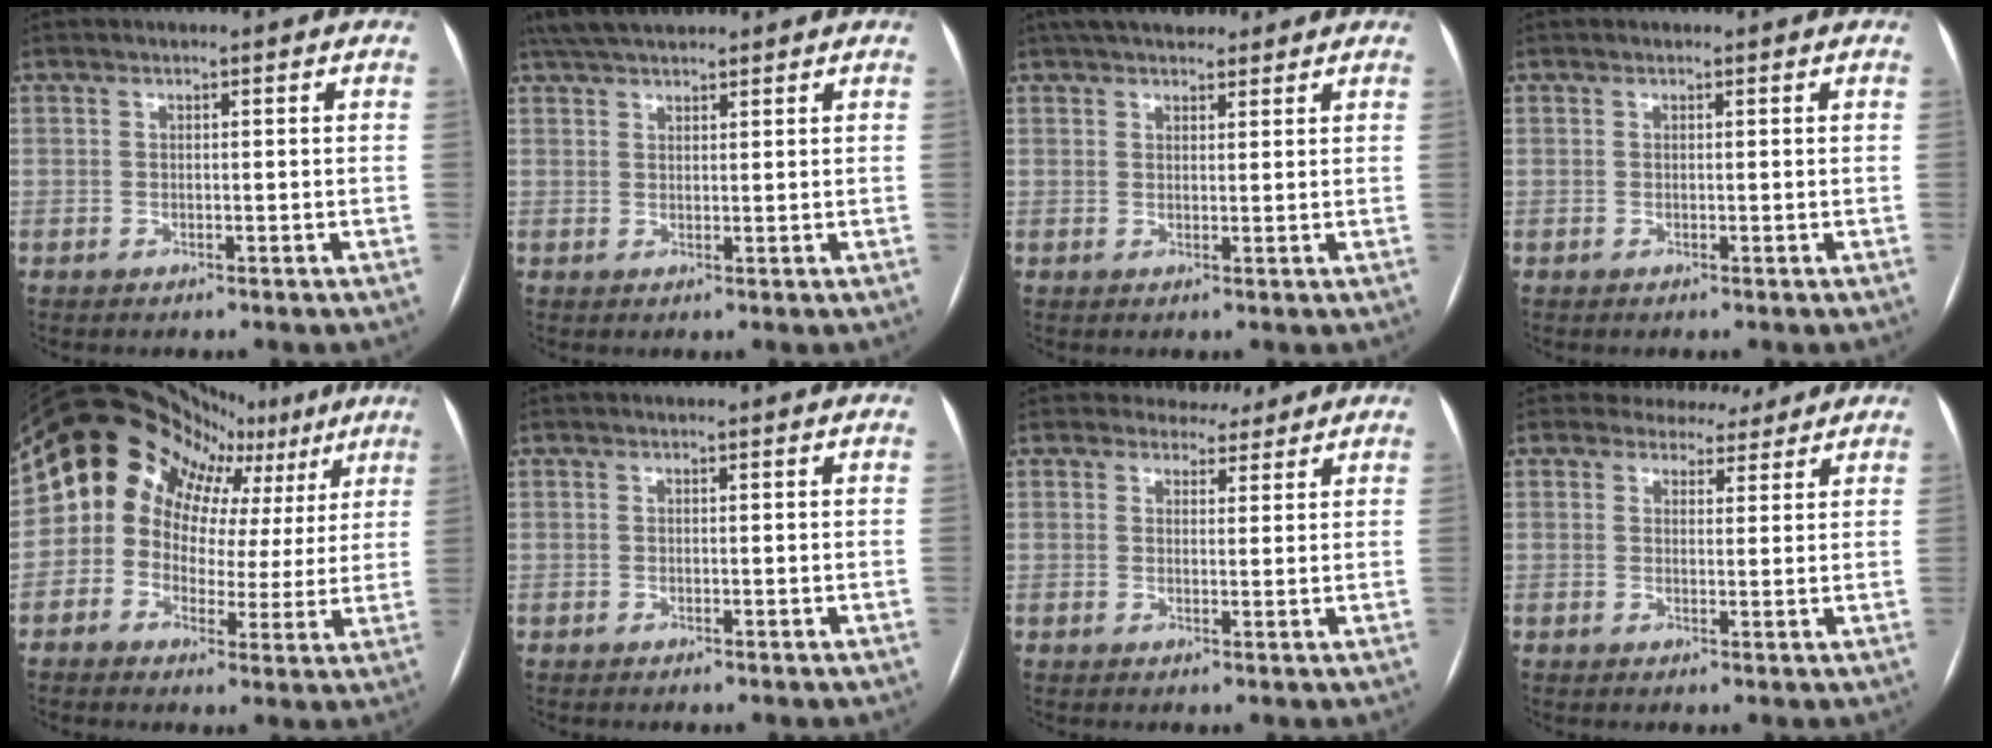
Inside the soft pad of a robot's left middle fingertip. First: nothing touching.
{"total": 6.8, "force": [5.8, 1.7, 3.1], "torque": [-0.051, 0.032, 0.104]}
{"total": 8.7, "force": [7.1, 3.0, 4.0], "torque": [-0.050, 0.026, 0.112]}
{"total": 0.0}
{"total": 18.3, "force": [10.0, 13.4, 7.3], "torque": [-0.121, 0.068, 0.116]}
{"total": 0.0}
{"total": 3.9, "force": [3.4, 1.7, -0.1], "torque": [0.010, -0.003, 0.041]}
{"total": 5.3, "force": [4.8, 2.2, 0.2], "torque": [0.008, -0.001, 0.055]}